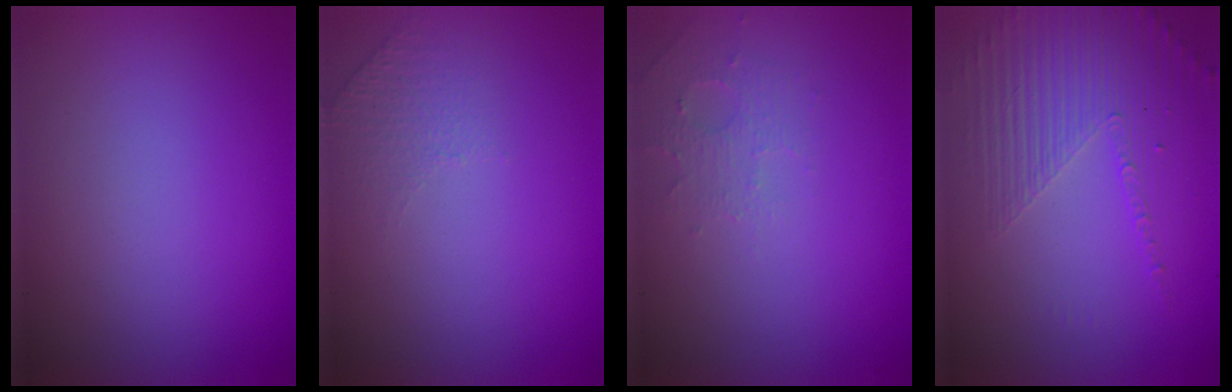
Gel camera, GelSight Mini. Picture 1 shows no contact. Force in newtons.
{"total": 1.2, "press": 0.7, "slide": 0.9}
{"total": 1.8, "press": 1.7, "slide": 0.4}
{"total": 5.3, "press": 3.1, "slide": 4.2}